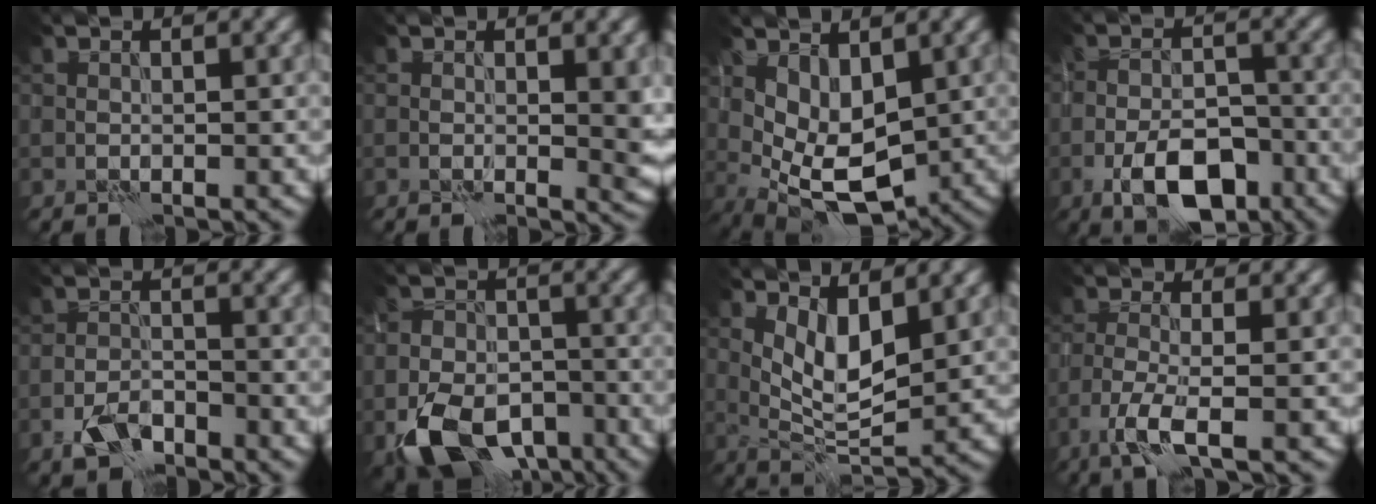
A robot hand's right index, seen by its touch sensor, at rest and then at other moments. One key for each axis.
{"total": 2.7, "fx": 0.0, "fy": 1.2, "fz": 2.4, "tx": -0.026, "ty": -0.004, "tz": 0.000}
{"total": 5.5, "fx": 0.6, "fy": 3.2, "fz": 4.4, "tx": -0.086, "ty": -0.014, "tz": 0.021}
{"total": 7.1, "fx": -4.0, "fy": 3.1, "fz": 4.9, "tx": -0.079, "ty": 0.000, "tz": -0.070}
{"total": 2.7, "fx": -2.0, "fy": 1.1, "fz": 1.4, "tx": -0.025, "ty": 0.003, "tz": -0.042}
{"total": 10.6, "fx": -5.8, "fy": 6.3, "fz": 6.3, "tx": -0.128, "ty": -0.033, "tz": -0.097}
{"total": 4.6, "fx": 2.0, "fy": 1.7, "fz": 3.8, "tx": -0.071, "ty": -0.011, "tz": 0.042}
{"total": 3.2, "fx": -1.7, "fy": 0.3, "fz": 2.7, "tx": -0.059, "ty": -0.002, "tz": -0.040}